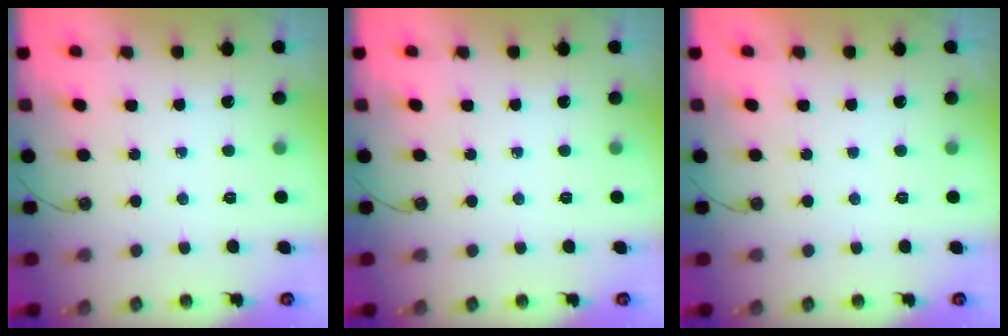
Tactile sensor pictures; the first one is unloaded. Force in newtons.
{"total": 0.0}
{"total": 0.0}